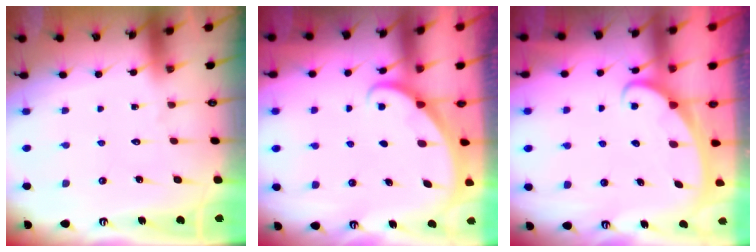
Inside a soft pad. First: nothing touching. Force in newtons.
{"total": 2.9, "press": 2.9, "slide": 0.2}
{"total": 2.6, "press": 2.6, "slide": 0.3}